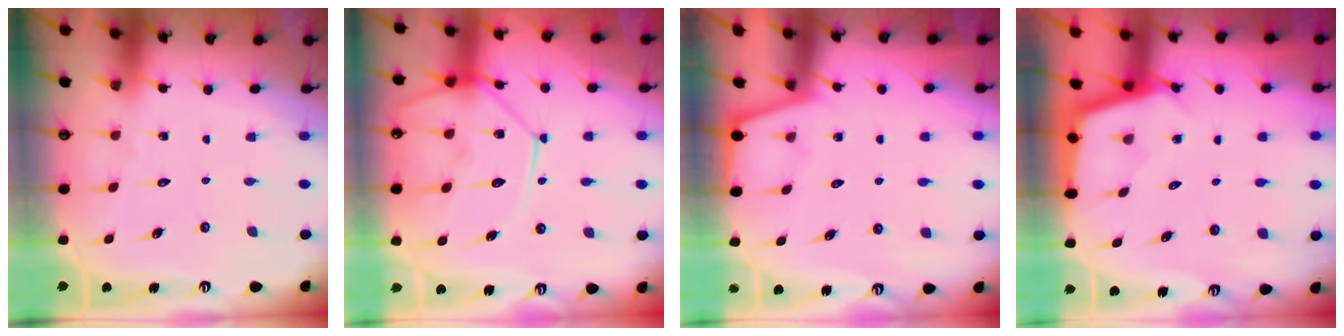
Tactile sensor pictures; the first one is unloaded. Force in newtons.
{"total": 15.0, "press": 14.9, "slide": 1.3}
{"total": 1.7, "press": 1.7, "slide": 0.1}
{"total": 2.3, "press": 2.3, "slide": 0.2}